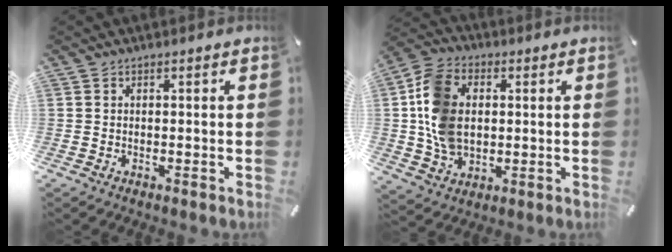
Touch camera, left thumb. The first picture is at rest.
{"total": 13.1, "force": [1.0, 10.0, 8.4], "torque": [-0.193, 0.014, 0.021]}